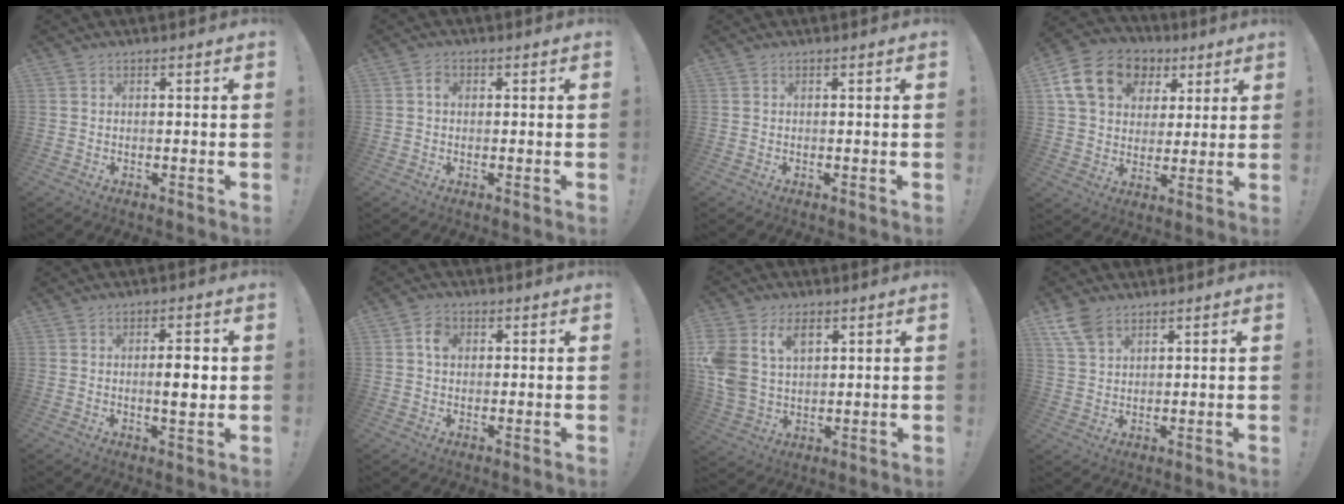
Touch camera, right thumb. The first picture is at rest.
{"total": 1.3, "force": [-0.2, 1.1, 0.6], "torque": [-0.008, 0.005, -0.005]}
{"total": 0.0}
{"total": 17.8, "force": [6.8, 13.7, 9.2], "torque": [-0.136, -0.016, 0.137]}
{"total": 5.5, "force": [-0.1, 1.5, 5.3], "torque": [-0.074, -0.001, -0.008]}
{"total": 3.6, "force": [0.7, 2.8, 2.2], "torque": [-0.026, 0.001, 0.009]}
{"total": 12.1, "force": [5.2, 8.7, 6.7], "torque": [-0.140, -0.022, 0.103]}
{"total": 7.1, "force": [4.5, 3.8, 3.9], "torque": [-0.069, -0.016, 0.089]}